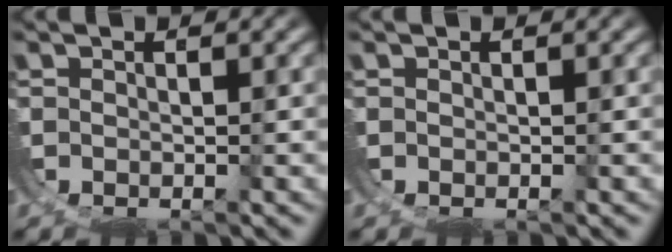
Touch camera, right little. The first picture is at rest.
{"total": 0.0}